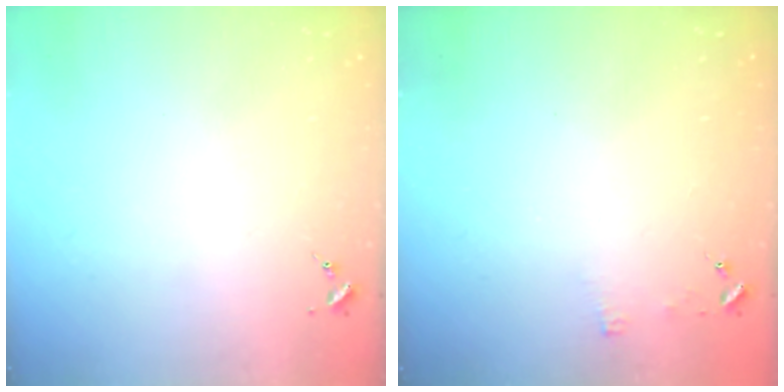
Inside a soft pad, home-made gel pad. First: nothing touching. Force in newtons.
{"total": 3.4, "press": 3.3, "slide": 0.3}